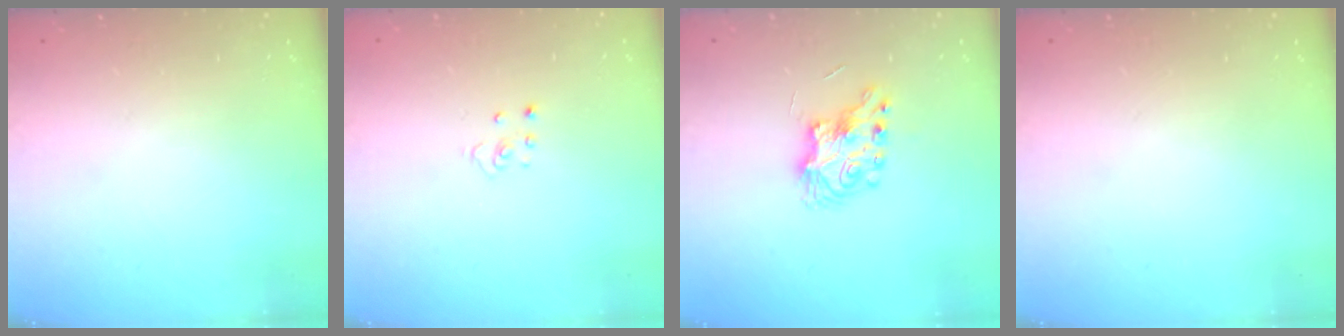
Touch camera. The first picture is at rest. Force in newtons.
{"total": 2.3, "press": 2.3, "slide": 0.2}
{"total": 7.9, "press": 7.9, "slide": 0.3}
{"total": 0.0}